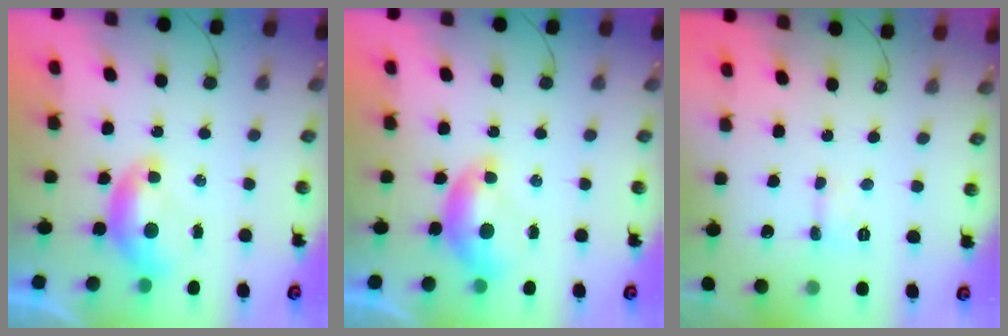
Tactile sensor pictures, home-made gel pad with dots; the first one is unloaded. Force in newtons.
{"total": 0.6, "press": 0.3, "slide": 0.6}
{"total": 2.0, "press": 2.0, "slide": 0.4}